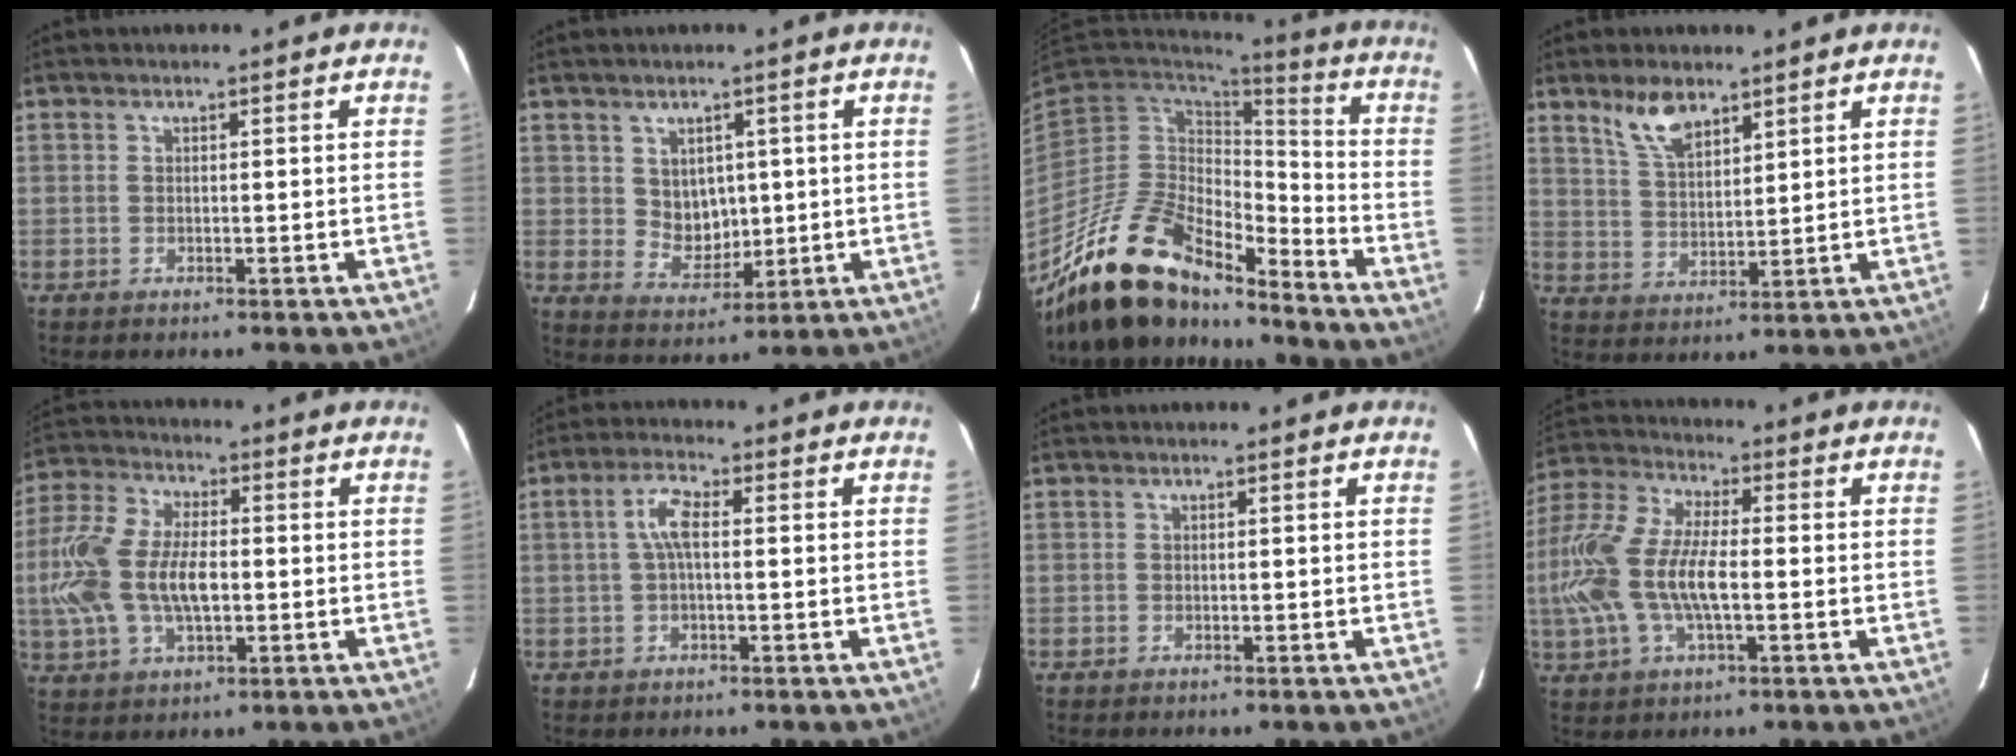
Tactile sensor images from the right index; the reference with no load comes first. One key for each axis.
{"total": 5.4, "fx": 1.5, "fy": 4.7, "fz": 2.3, "tx": -0.038, "ty": 0.004, "tz": 0.041}
{"total": 19.1, "fx": -15.6, "fy": 6.5, "fz": 8.9, "tx": -0.181, "ty": -0.007, "tz": -0.283}
{"total": 7.0, "fx": 5.1, "fy": 2.9, "fz": 3.9, "tx": -0.071, "ty": 0.006, "tz": 0.104}
{"total": 15.2, "fx": -1.0, "fy": 8.2, "fz": 12.8, "tx": -0.280, "ty": 0.011, "tz": -0.018}
{"total": 4.3, "fx": 0.3, "fy": 1.4, "fz": 4.1, "tx": -0.082, "ty": 0.010, "tz": 0.007}
{"total": 0.0}
{"total": 16.5, "fx": -1.9, "fy": 7.1, "fz": 14.8, "tx": -0.319, "ty": 0.006, "tz": -0.040}